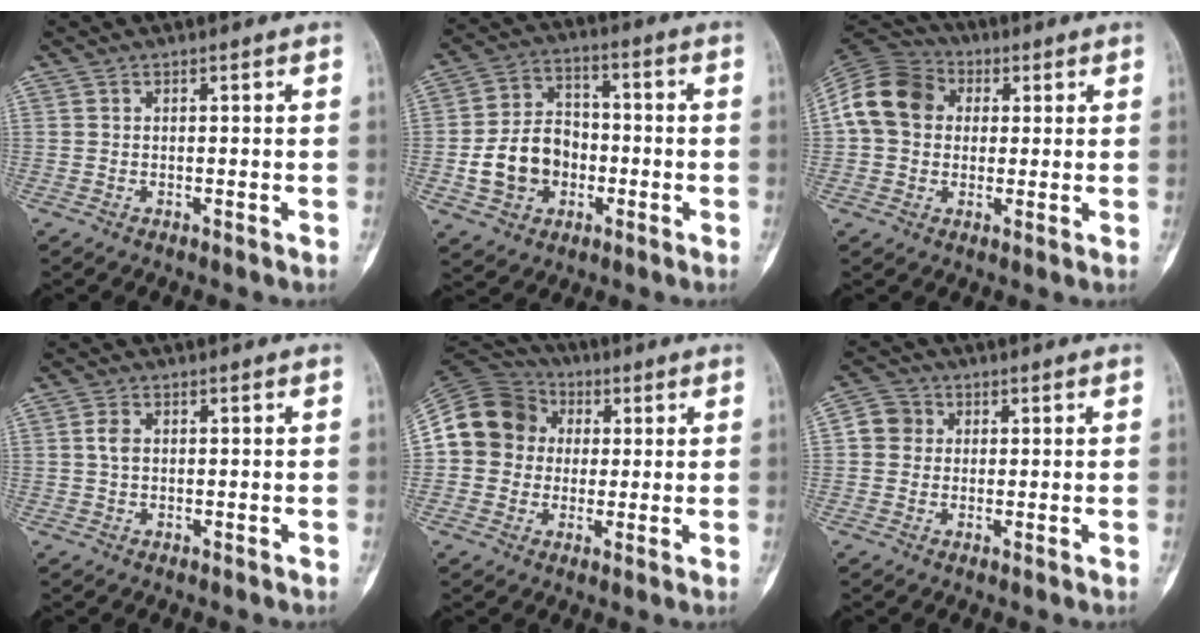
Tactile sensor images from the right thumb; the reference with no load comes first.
{"total": 12.6, "force": [-2.8, 10.0, 7.2], "torque": [-0.104, 0.033, -0.048]}
{"total": 13.1, "force": [2.1, 10.7, 7.2], "torque": [-0.125, 0.025, 0.030]}
{"total": 2.5, "force": [0.4, 1.7, 1.8], "torque": [-0.035, 0.004, 0.007]}
{"total": 13.8, "force": [1.4, 12.6, 5.6], "torque": [-0.089, 0.030, 0.018]}
{"total": 4.8, "force": [0.7, 4.5, 1.5], "torque": [-0.008, 0.006, 0.004]}